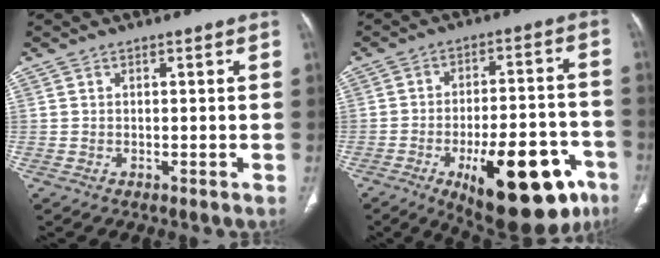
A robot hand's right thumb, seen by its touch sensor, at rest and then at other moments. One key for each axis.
{"total": 23.6, "fx": -11.0, "fy": 9.6, "fz": 18.5, "tx": -0.203, "ty": 0.050, "tz": -0.145}